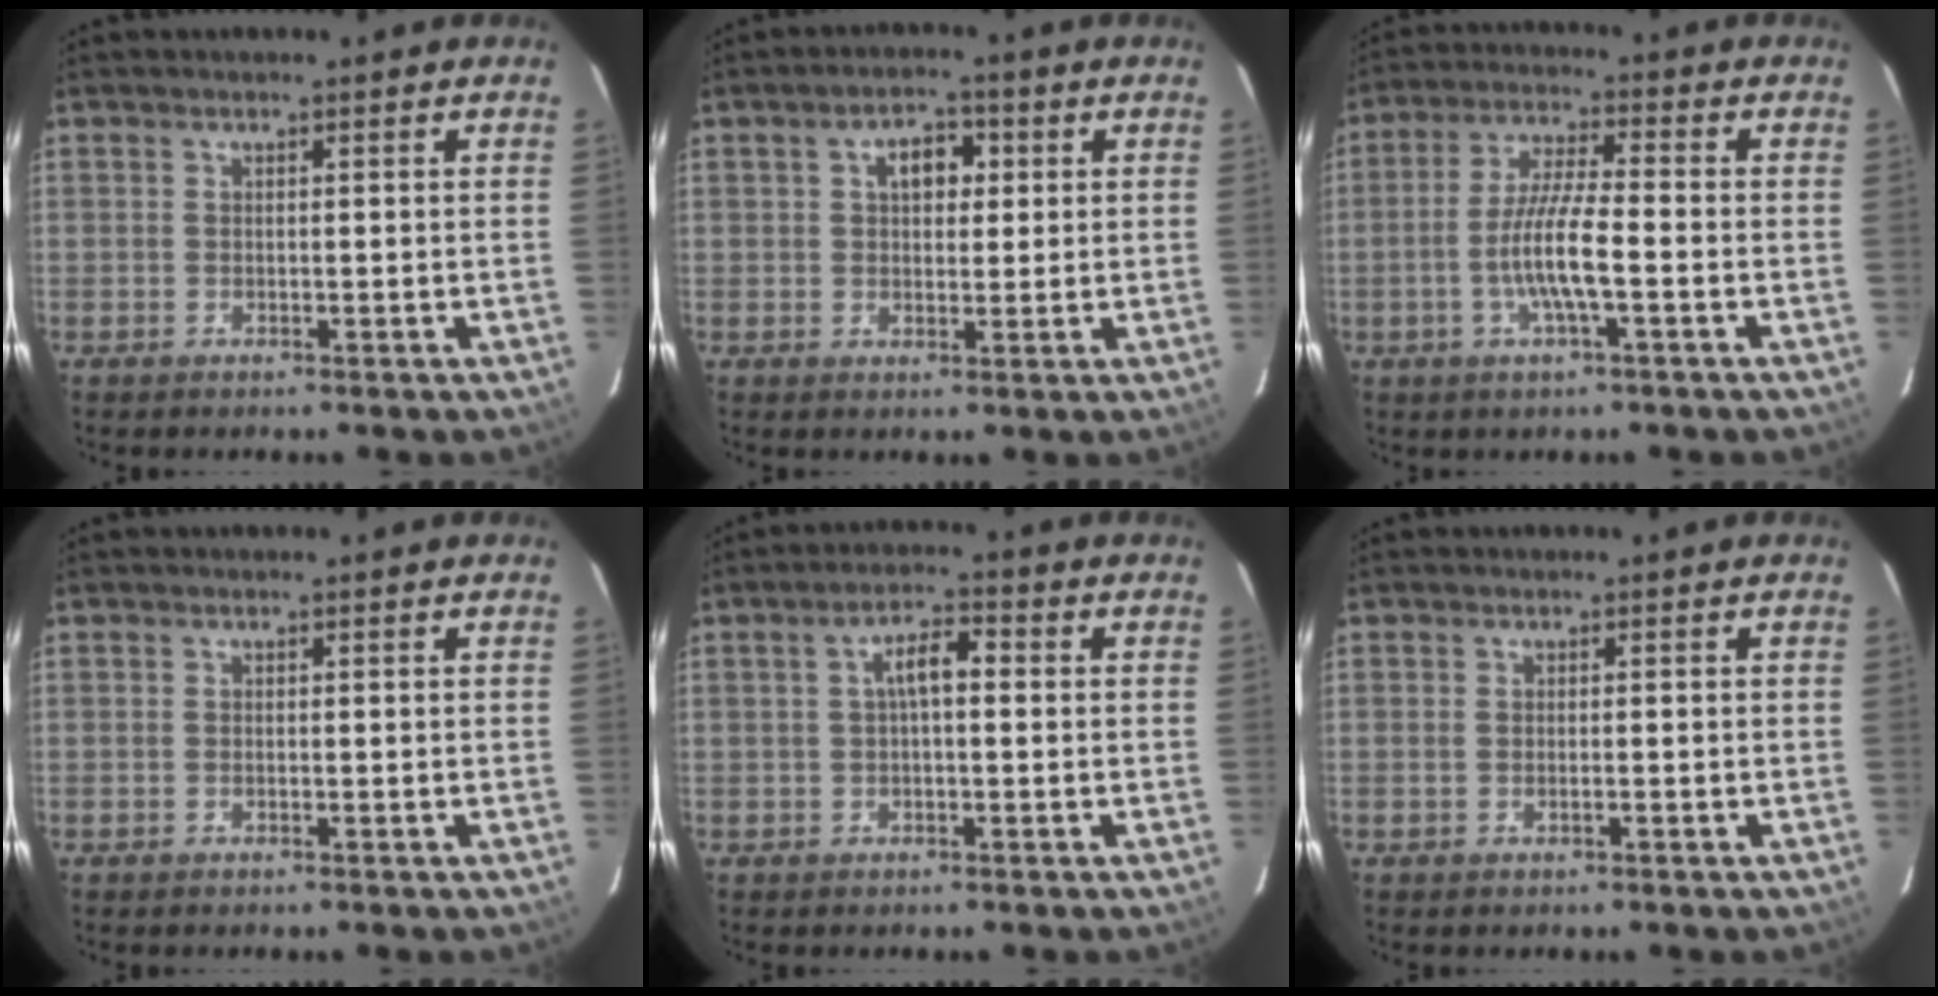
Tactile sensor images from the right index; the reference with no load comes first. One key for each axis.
{"total": 5.1, "fx": 1.5, "fy": 3.3, "fz": 3.6, "tx": -0.056, "ty": 0.018, "tz": 0.026}
{"total": 8.8, "fx": -2.6, "fy": 1.0, "fz": 8.3, "tx": -0.163, "ty": -0.003, "tz": -0.048}
{"total": 0.0}
{"total": 4.4, "fx": 0.4, "fy": 1.6, "fz": 4.1, "tx": -0.073, "ty": 0.015, "tz": 0.008}
{"total": 0.9, "fx": -0.3, "fy": 0.3, "fz": 0.8, "tx": -0.015, "ty": 0.001, "tz": -0.006}